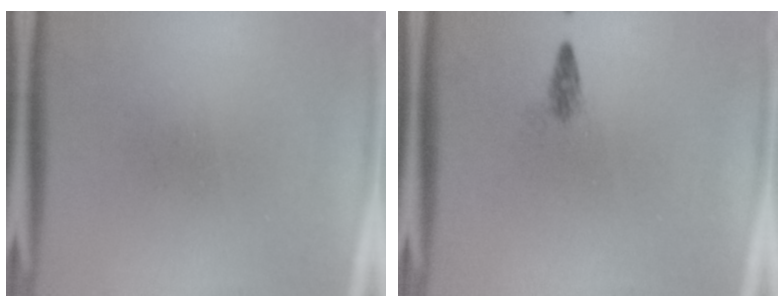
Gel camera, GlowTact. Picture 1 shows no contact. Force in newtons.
{"total": 1.1}